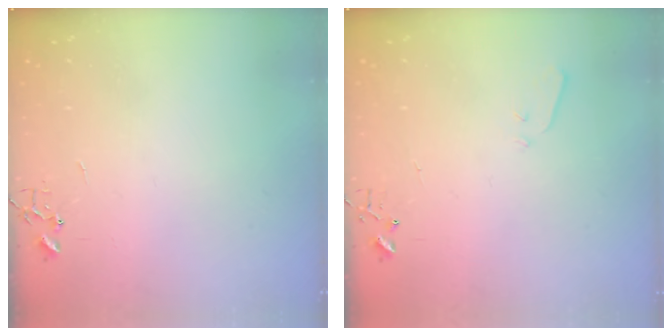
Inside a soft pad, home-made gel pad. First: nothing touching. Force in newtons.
{"total": 3.3, "press": 3.2, "slide": 0.5}